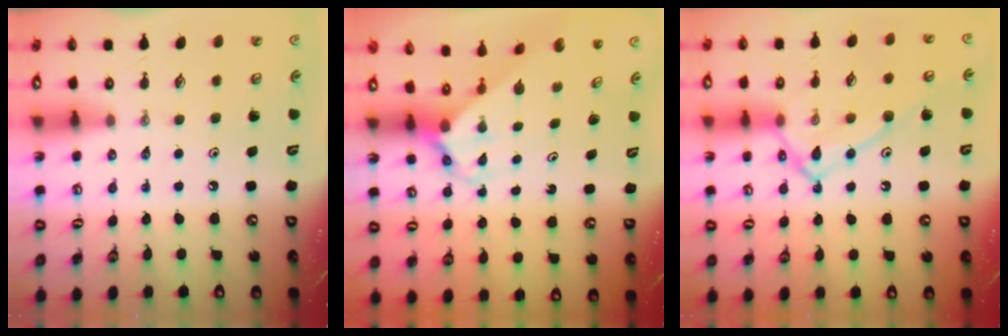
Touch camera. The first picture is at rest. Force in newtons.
{"total": 3.6, "press": 3.6, "slide": 0.3}
{"total": 13.9, "press": 13.9, "slide": 0.7}